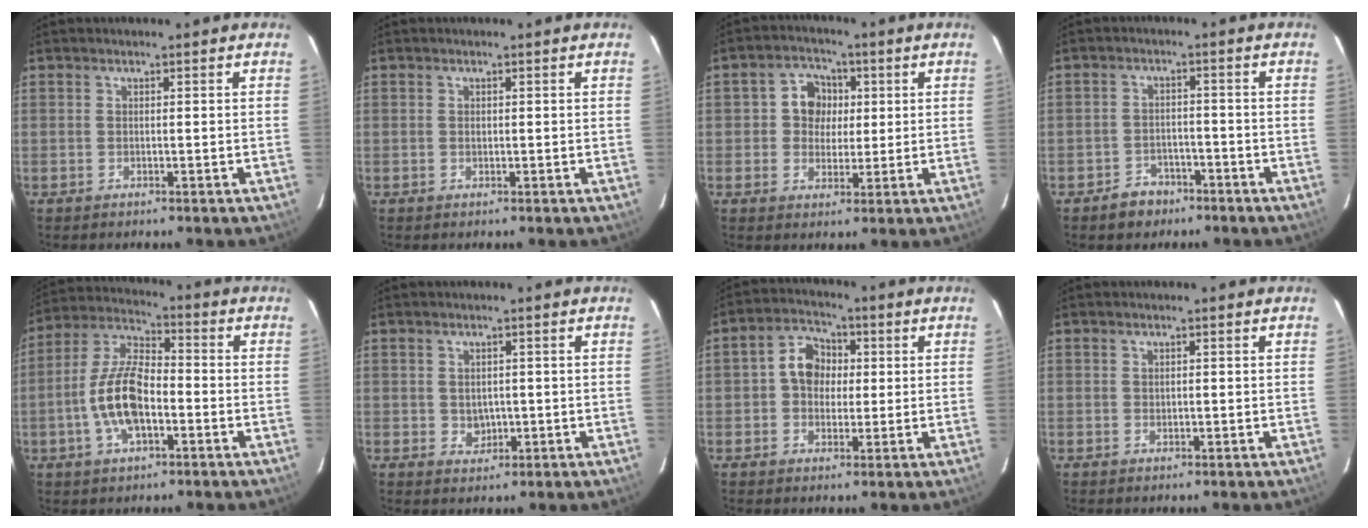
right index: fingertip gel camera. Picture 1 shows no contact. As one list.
[{"total": 0.5, "force": [0.0, 0.5, 0.2], "torque": [-0.001, 0.000, 0.002]}, {"total": 5.8, "force": [0.8, 5.4, 2.0], "torque": [-0.034, 0.018, 0.013]}, {"total": 5.1, "force": [-3.6, 3.4, 0.9], "torque": [-0.031, 0.014, -0.048]}, {"total": 13.5, "force": [-4.0, 5.2, 11.8], "torque": [-0.248, 0.003, -0.078]}, {"total": 3.0, "force": [-0.1, 2.7, 1.4], "torque": [-0.023, 0.002, 0.007]}, {"total": 6.2, "force": [0.5, 5.3, 3.2], "torque": [-0.060, 0.024, 0.007]}, {"total": 0.0}]